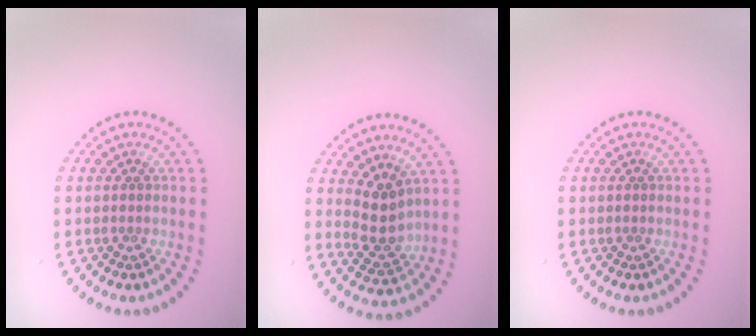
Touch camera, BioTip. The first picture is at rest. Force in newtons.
{"total": 3.2, "press": 2.9, "slide": 1.4}
{"total": 0.0}